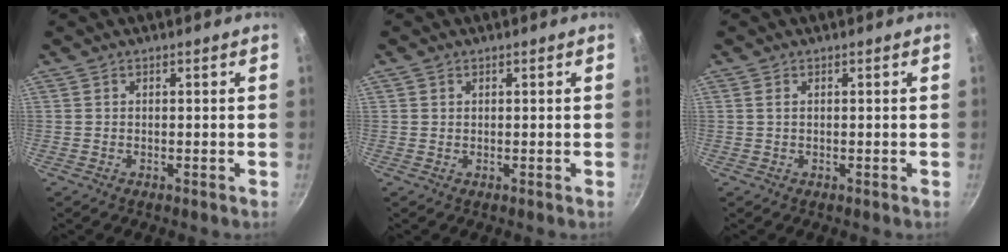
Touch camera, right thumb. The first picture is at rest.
{"total": 0.6, "force": [0.3, 0.5, 0.1], "torque": [-0.001, 0.000, 0.003]}
{"total": 0.7, "force": [0.2, 0.3, 0.6], "torque": [-0.010, 0.001, 0.003]}